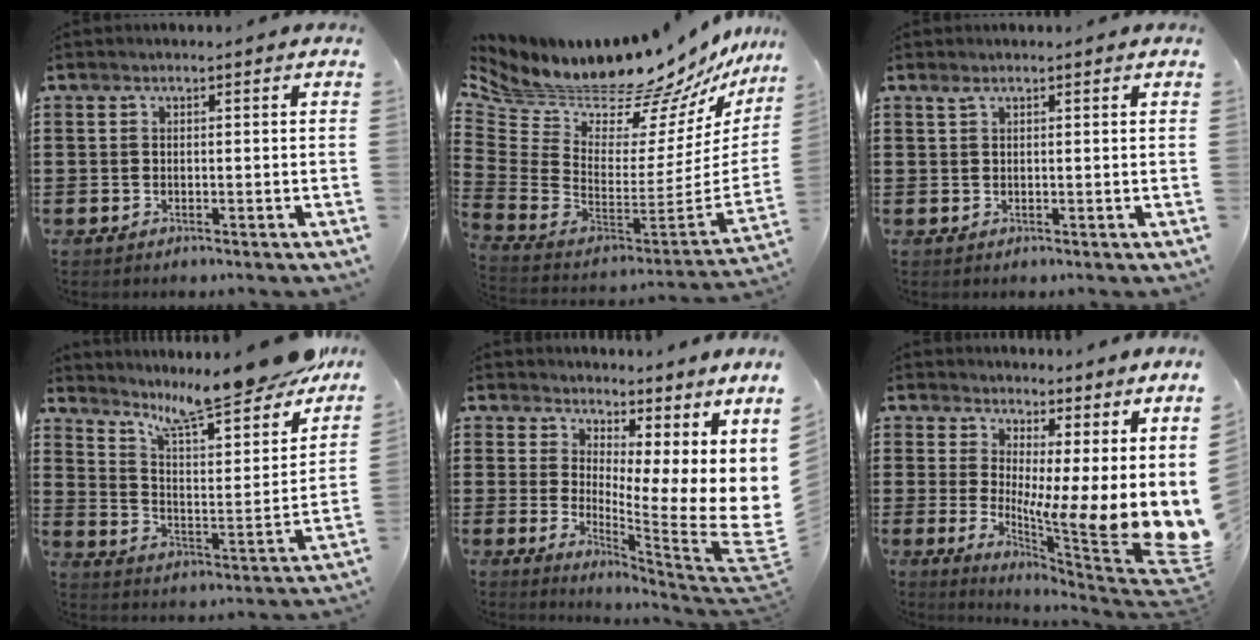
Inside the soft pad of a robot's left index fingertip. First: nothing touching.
{"total": 10.6, "force": [10.1, 2.3, 2.1], "torque": [-0.084, -0.099, 0.168]}
{"total": 0.9, "force": [0.8, 0.0, 0.4], "torque": [-0.011, 0.000, 0.015]}
{"total": 12.4, "force": [10.7, 0.9, 6.3], "torque": [-0.126, -0.080, 0.173]}
{"total": 4.9, "force": [2.5, 2.8, 3.1], "torque": [-0.055, -0.066, 0.048]}
{"total": 8.8, "force": [0.5, 4.1, 7.8], "torque": [-0.121, -0.058, 0.010]}